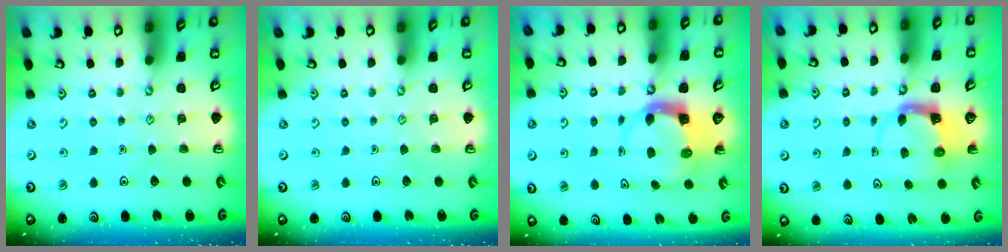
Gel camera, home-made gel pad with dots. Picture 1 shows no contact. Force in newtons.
{"total": 0.0}
{"total": 3.8, "press": 3.7, "slide": 0.6}
{"total": 3.9, "press": 3.8, "slide": 0.6}